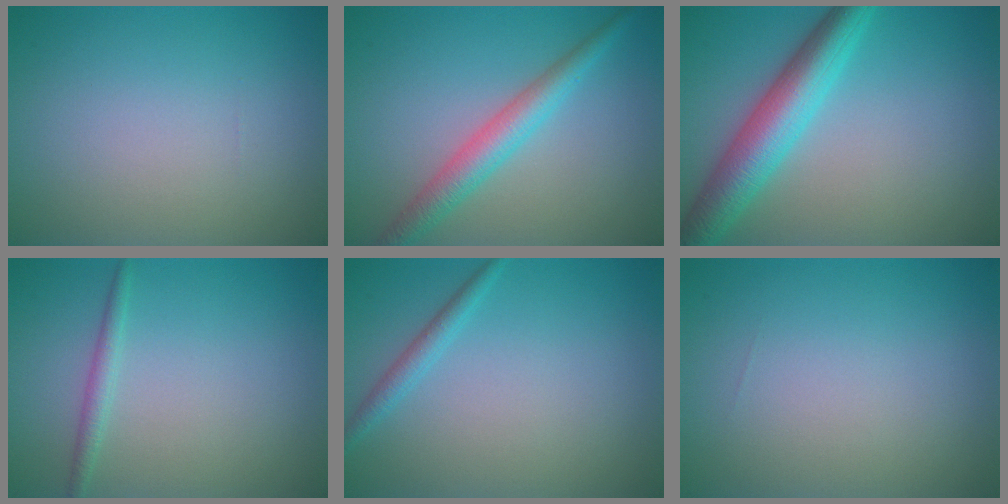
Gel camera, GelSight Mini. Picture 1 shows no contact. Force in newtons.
{"total": 3.6, "press": 3.6, "slide": 0.0}
{"total": 6.2, "press": 6.2, "slide": 0.2}
{"total": 1.3, "press": 1.3, "slide": 0.1}
{"total": 1.5, "press": 1.5, "slide": 0.0}
{"total": 0.0}